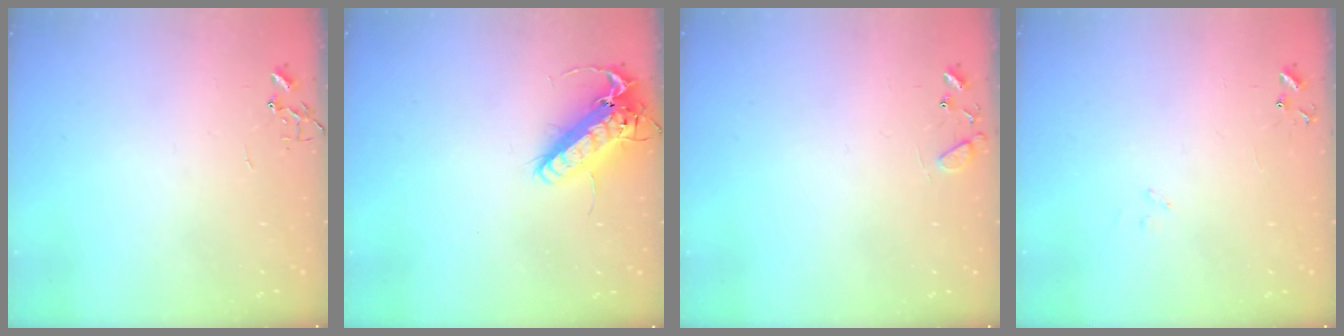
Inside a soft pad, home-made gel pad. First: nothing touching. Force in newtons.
{"total": 15.9, "press": 15.7, "slide": 2.8}
{"total": 9.0, "press": 9.0, "slide": 0.6}
{"total": 7.8, "press": 7.8, "slide": 0.7}